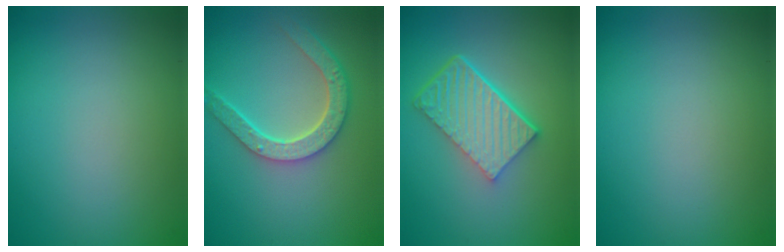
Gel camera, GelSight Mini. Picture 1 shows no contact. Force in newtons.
{"total": 5.0, "press": 4.1, "slide": 3.0}
{"total": 6.1, "press": 4.1, "slide": 4.4}
{"total": 0.0}